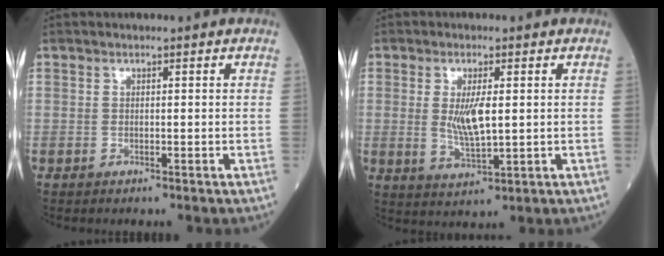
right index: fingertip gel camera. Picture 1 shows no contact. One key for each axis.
{"total": 5.7, "fx": 0.6, "fy": 0.8, "fz": 5.6, "tx": -0.113, "ty": -0.010, "tz": 0.016}